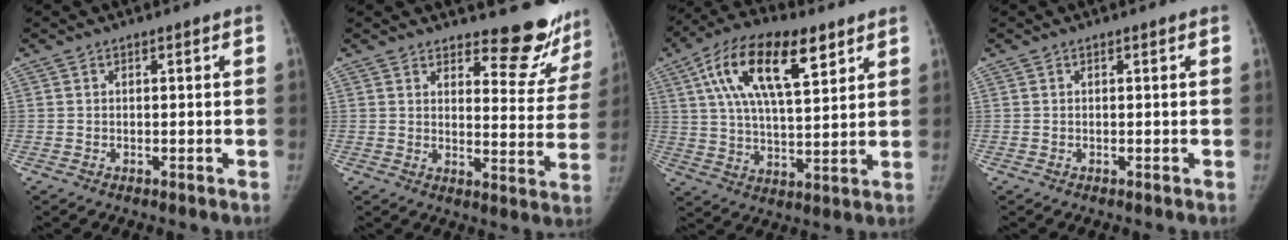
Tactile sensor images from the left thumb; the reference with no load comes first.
{"total": 13.1, "force": [12.0, 4.1, 3.3], "torque": [0.007, -0.117, 0.135]}
{"total": 18.7, "force": [8.5, 7.8, 14.8], "torque": [-0.249, -0.008, 0.146]}
{"total": 0.0}